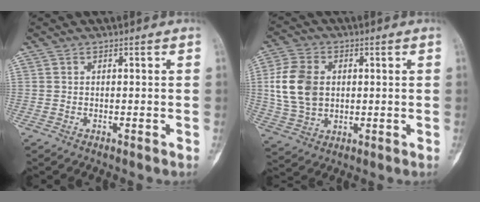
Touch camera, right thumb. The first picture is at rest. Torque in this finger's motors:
{"motor_torque": [-0.55, 1.04, 1.09, 0.16, 0.12]}